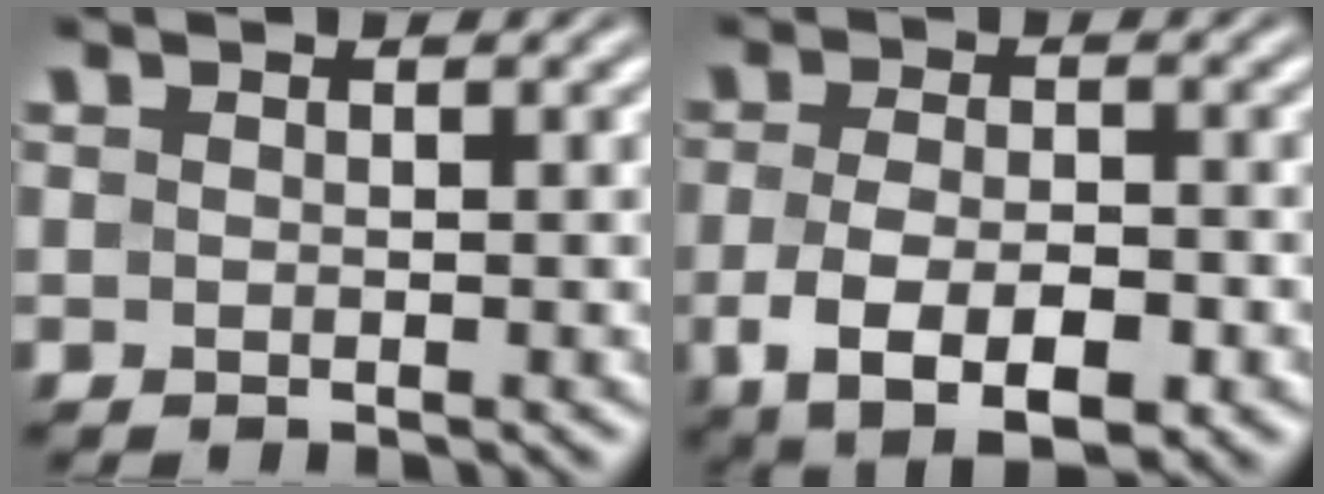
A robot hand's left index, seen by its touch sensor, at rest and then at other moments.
{"total": 6.3, "force": [-2.3, 2.9, 5.1], "torque": [-0.094, -0.011, -0.035]}